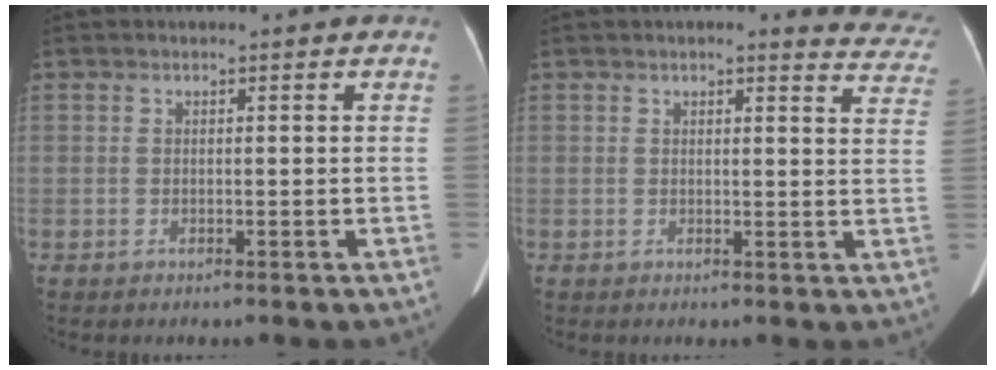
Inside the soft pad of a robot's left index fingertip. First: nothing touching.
{"total": 8.4, "force": [7.8, 2.1, 2.1], "torque": [0.009, -0.016, 0.053]}